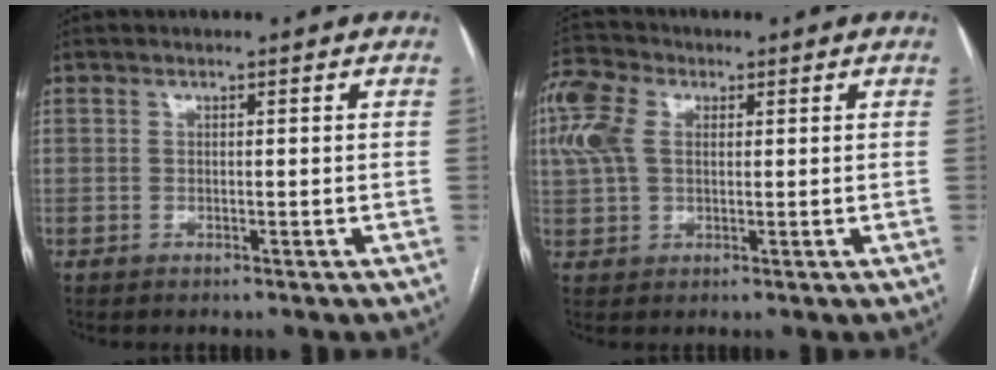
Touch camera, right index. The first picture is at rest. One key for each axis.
{"total": 9.8, "fx": 2.9, "fy": 6.6, "fz": 6.7, "tx": -0.188, "ty": 0.035, "tz": 0.059}